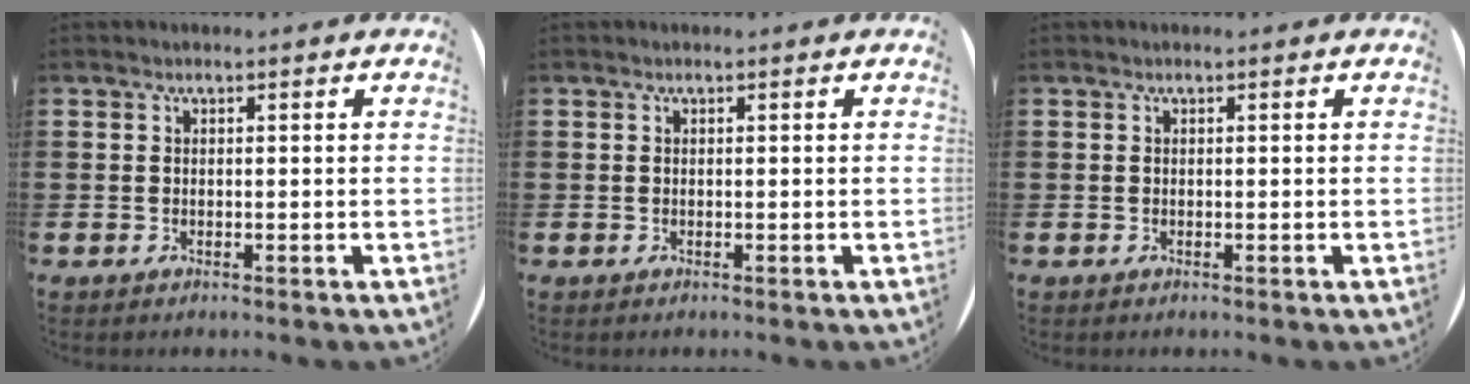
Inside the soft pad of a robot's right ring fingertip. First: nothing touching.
{"total": 0.0}
{"total": 0.0}